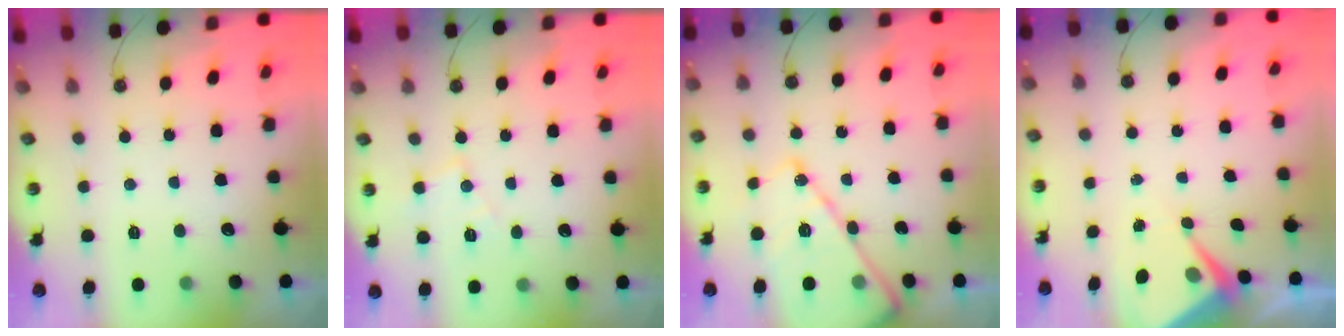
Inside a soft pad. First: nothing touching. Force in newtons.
{"total": 8.9, "press": 8.9, "slide": 0.6}
{"total": 16.6, "press": 16.6, "slide": 1.4}
{"total": 5.3, "press": 5.3, "slide": 0.6}